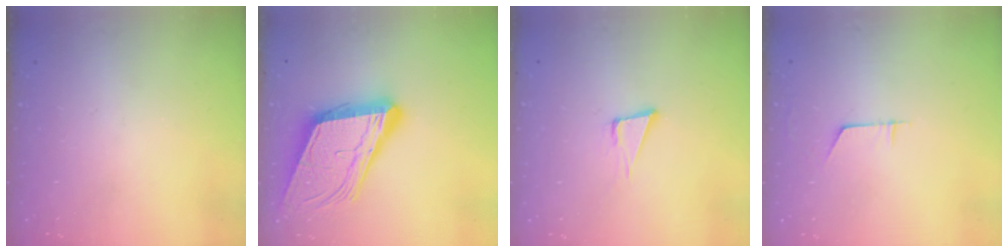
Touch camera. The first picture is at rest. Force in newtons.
{"total": 20.4, "press": 20.0, "slide": 3.9}
{"total": 5.7, "press": 4.6, "slide": 3.2}
{"total": 5.7, "press": 5.7, "slide": 0.5}